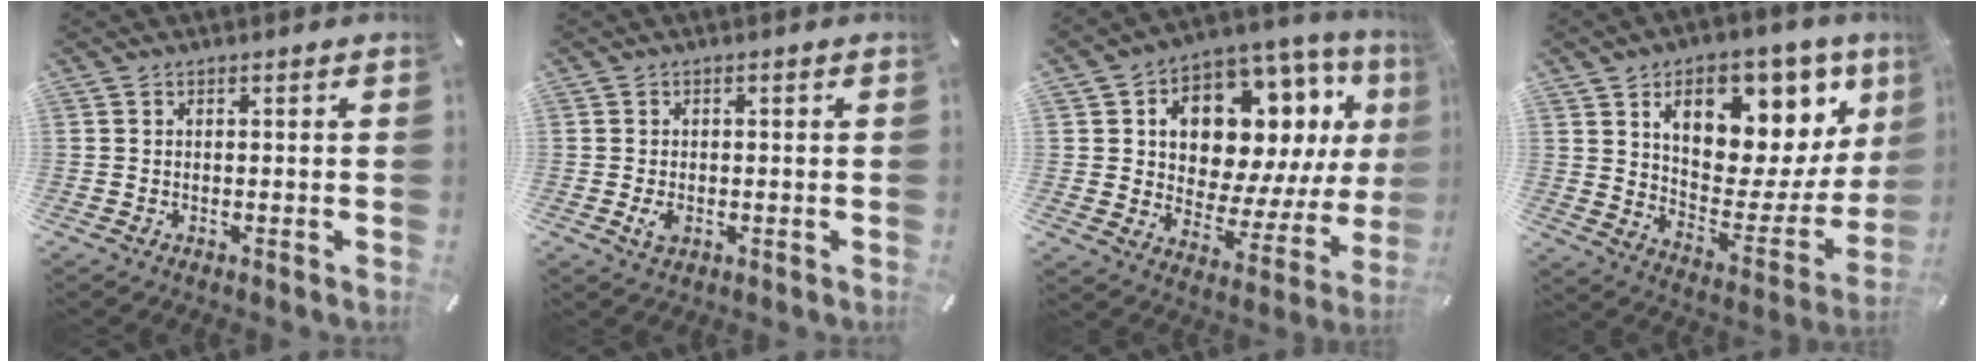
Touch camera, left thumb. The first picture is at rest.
{"total": 2.6, "force": [-0.6, 1.7, 1.9], "torque": [-0.047, -0.004, -0.013]}
{"total": 16.3, "force": [6.8, 10.6, 10.4], "torque": [-0.164, -0.041, 0.125]}
{"total": 16.8, "force": [10.1, 9.6, 9.4], "torque": [-0.129, -0.080, 0.168]}